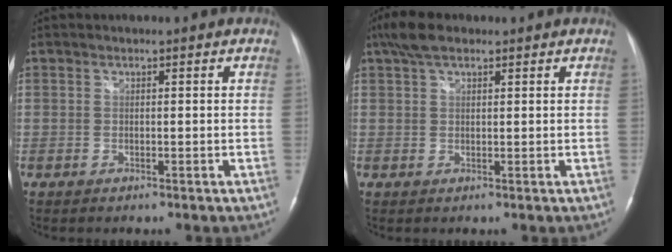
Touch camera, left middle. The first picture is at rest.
{"total": 4.4, "force": [3.1, 1.8, 2.7], "torque": [-0.063, 0.022, 0.061]}